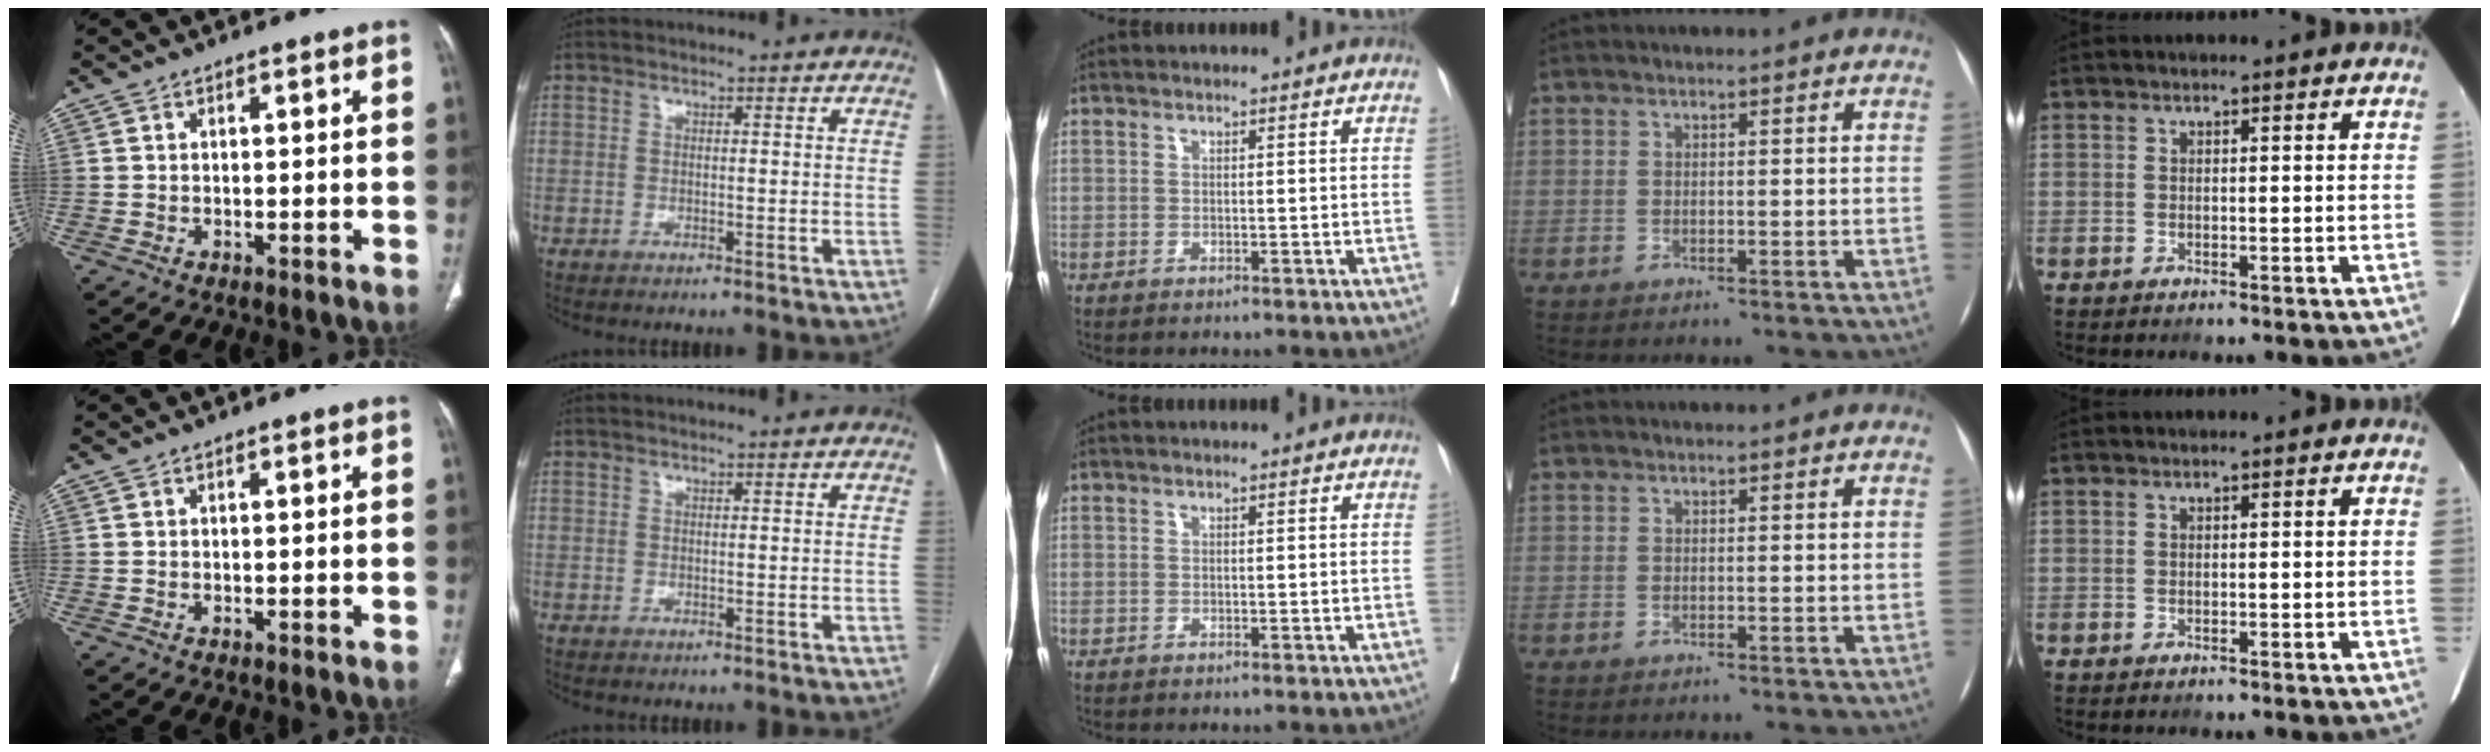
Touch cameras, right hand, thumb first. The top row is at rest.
{}